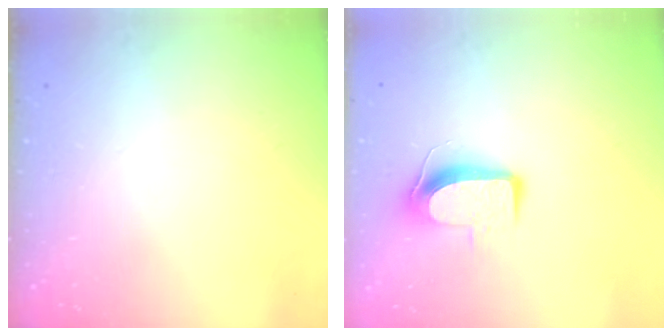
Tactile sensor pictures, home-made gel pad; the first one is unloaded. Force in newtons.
{"total": 8.7, "press": 8.6, "slide": 0.7}